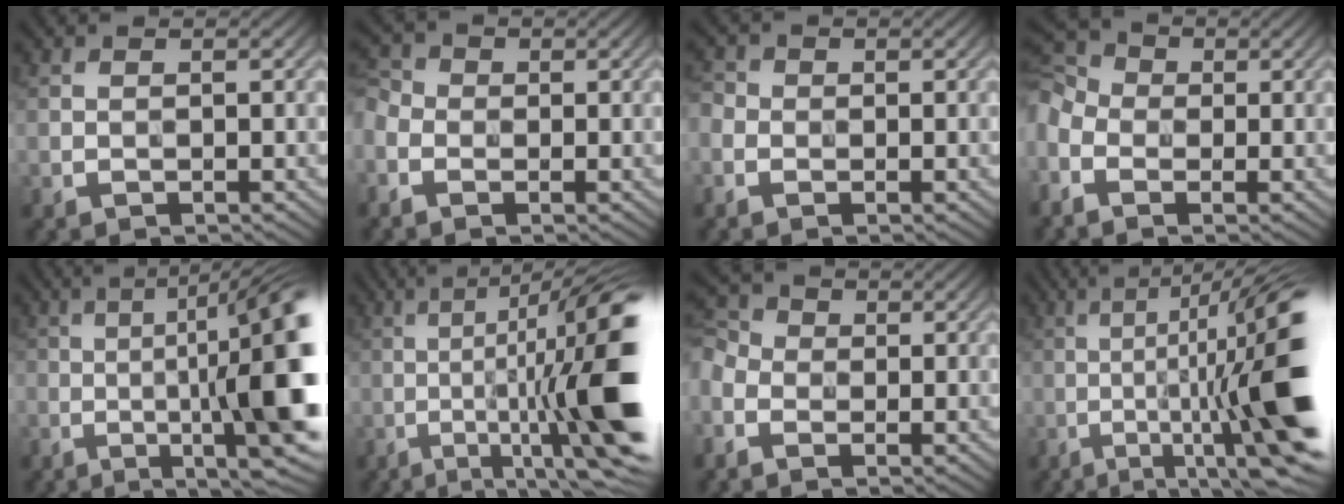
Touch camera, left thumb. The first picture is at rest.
{"total": 4.0, "force": [-1.3, 3.1, 2.1], "torque": [-0.067, 0.000, -0.034]}
{"total": 2.2, "force": [-0.7, 1.9, 0.9], "torque": [-0.028, 0.002, -0.018]}
{"total": 7.8, "force": [-1.7, 6.0, 4.8], "torque": [-0.153, 0.000, -0.040]}
{"total": 17.3, "force": [-1.8, 4.1, 16.7], "torque": [-0.204, 0.005, -0.016]}
{"total": 18.1, "force": [-3.2, 4.1, 17.3], "torque": [-0.247, 0.007, -0.037]}
{"total": 5.0, "force": [-1.4, 4.0, 2.7], "torque": [-0.088, 0.001, -0.038]}
{"total": 18.6, "force": [-3.3, 4.3, 17.8], "torque": [-0.241, 0.007, -0.041]}